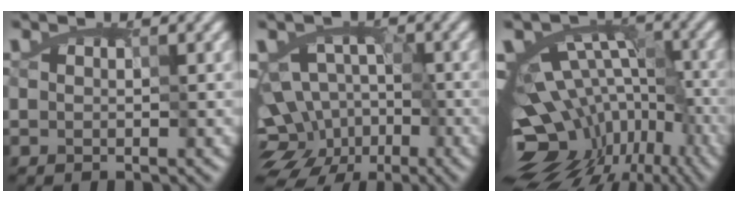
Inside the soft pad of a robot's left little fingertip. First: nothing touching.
{"total": 9.2, "force": [-4.8, 6.8, 3.9], "torque": [-0.034, 0.002, -0.086]}
{"total": 14.3, "force": [-5.2, 9.0, 9.8], "torque": [-0.158, 0.004, -0.054]}